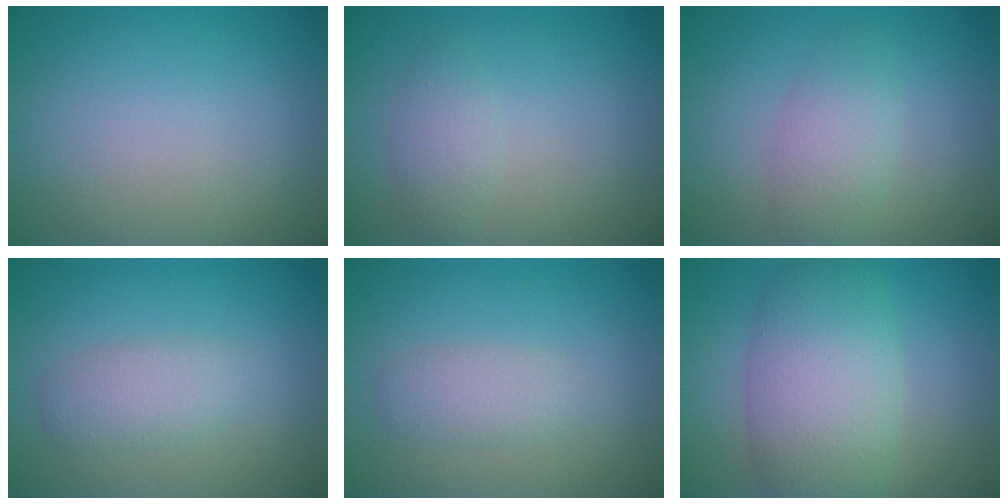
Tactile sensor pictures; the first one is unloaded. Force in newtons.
{"total": 1.8, "press": 1.8, "slide": 0.2}
{"total": 2.8, "press": 2.8, "slide": 0.2}
{"total": 2.5, "press": 2.5, "slide": 0.0}
{"total": 2.1, "press": 2.1, "slide": 0.0}
{"total": 7.3, "press": 7.3, "slide": 0.3}